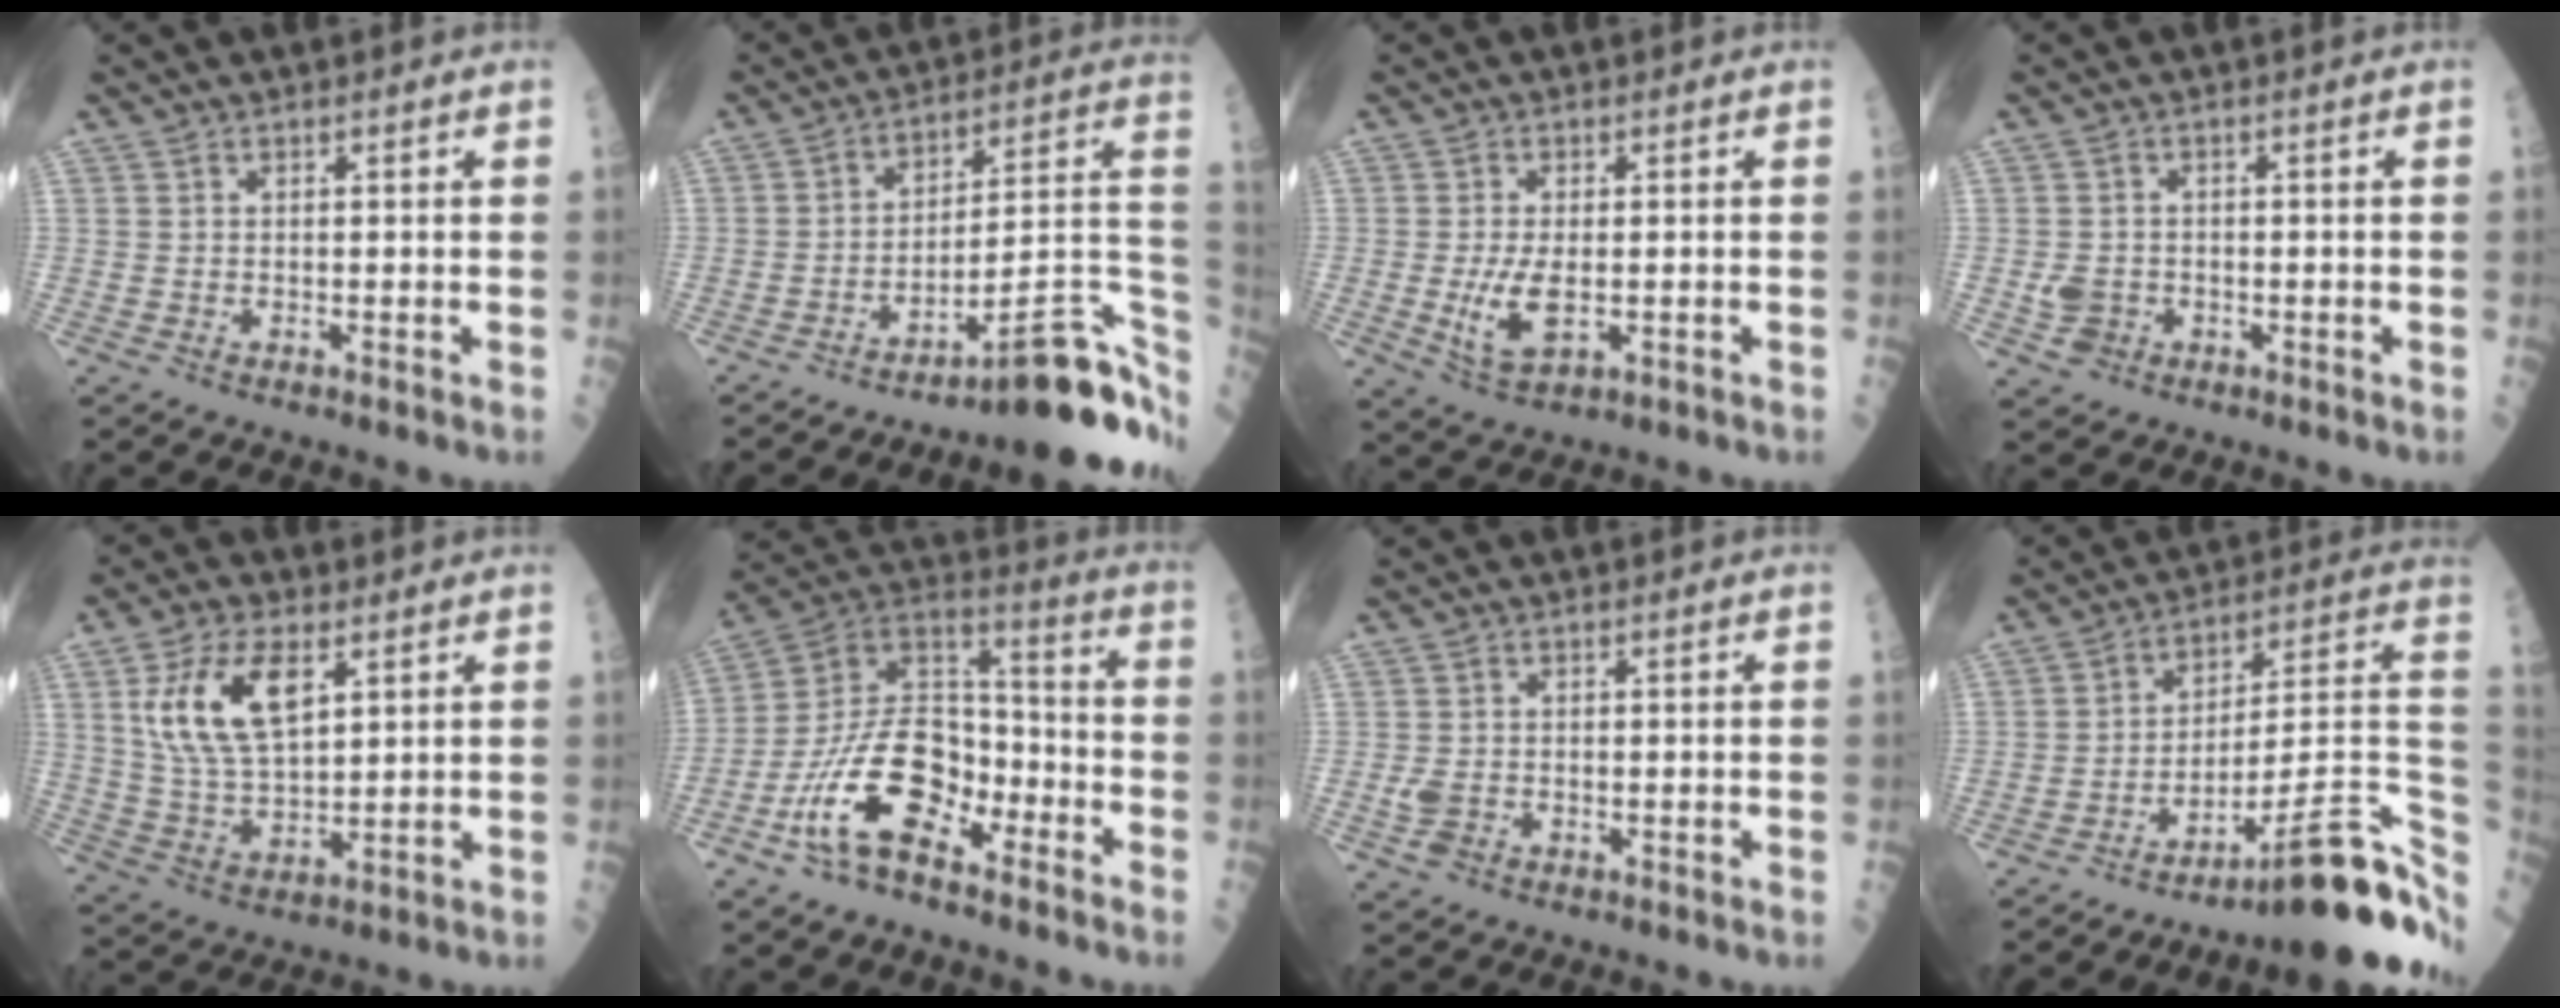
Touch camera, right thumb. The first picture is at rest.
{"total": 21.2, "force": [-11.3, 5.3, 17.1], "torque": [-0.149, 0.099, -0.155]}
{"total": 6.6, "force": [-1.0, 3.1, 5.7], "torque": [-0.110, -0.011, -0.012]}
{"total": 3.4, "force": [-0.8, 3.0, 1.5], "torque": [-0.011, 0.004, -0.008]}
{"total": 13.2, "force": [4.8, 6.3, 10.6], "torque": [-0.203, -0.011, 0.097]}
{"total": 18.2, "force": [-8.9, 9.6, 12.7], "torque": [-0.216, 0.076, -0.168]}
{"total": 2.7, "force": [-0.7, 1.9, 1.7], "torque": [-0.033, 0.002, -0.010]}
{"total": 24.2, "force": [-12.7, 5.8, 19.8], "torque": [-0.188, 0.093, -0.180]}